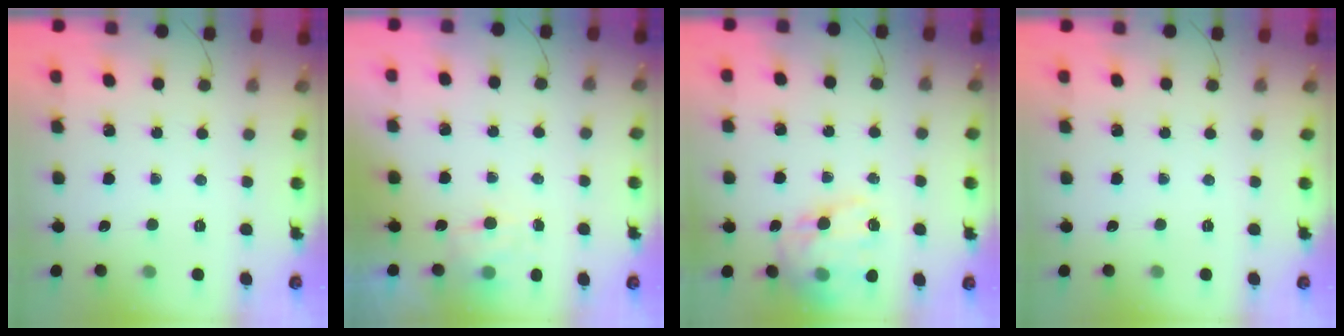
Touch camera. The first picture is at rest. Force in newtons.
{"total": 5.3, "press": 5.2, "slide": 1.1}
{"total": 16.8, "press": 16.4, "slide": 3.6}
{"total": 0.0}